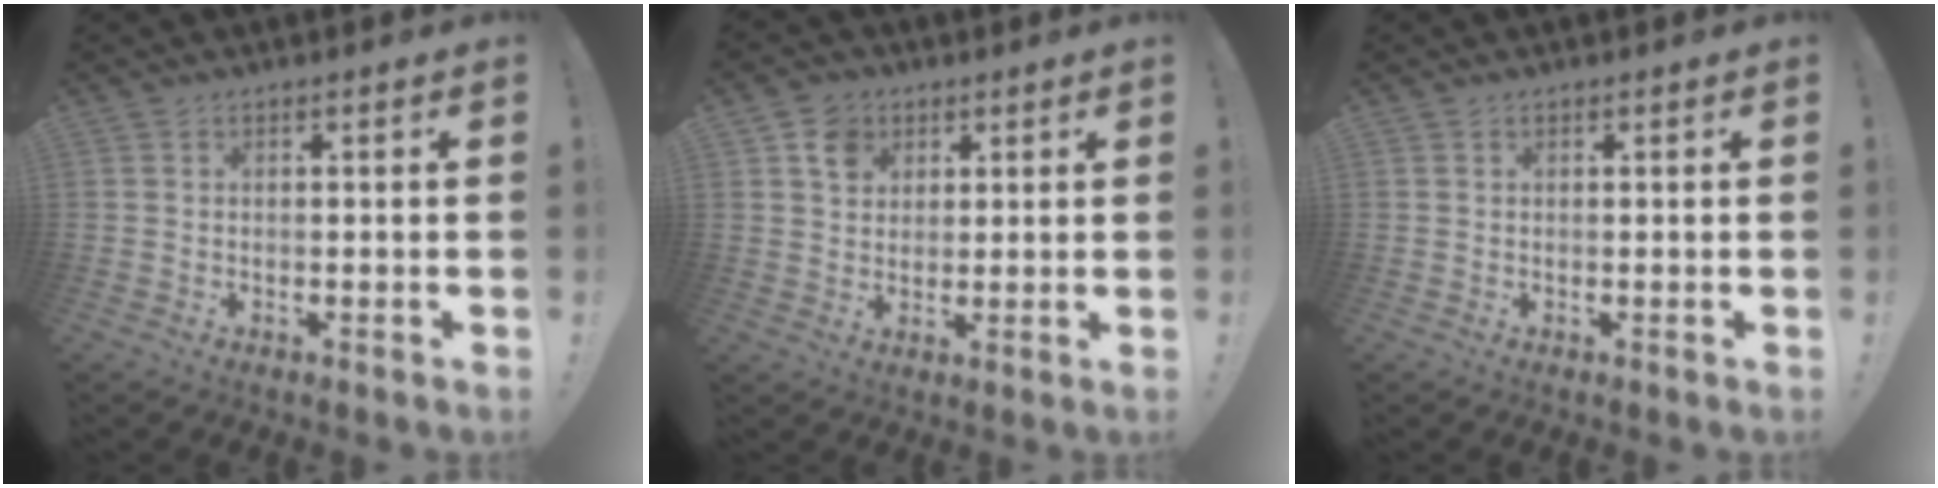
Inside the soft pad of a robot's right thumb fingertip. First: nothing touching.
{"total": 6.6, "force": [3.2, 5.4, 1.9], "torque": [-0.019, -0.014, 0.059]}
{"total": 0.0}